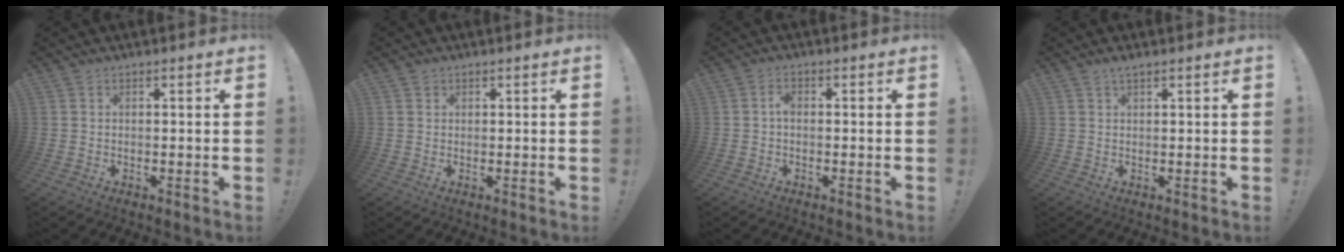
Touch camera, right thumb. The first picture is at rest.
{"total": 1.1, "force": [0.7, 0.9, 0.1], "torque": [0.000, 0.000, 0.013]}
{"total": 2.1, "force": [-0.3, 1.3, 1.6], "torque": [-0.031, 0.009, -0.008]}
{"total": 1.4, "force": [1.0, 0.2, 0.9], "torque": [-0.016, -0.001, 0.018]}